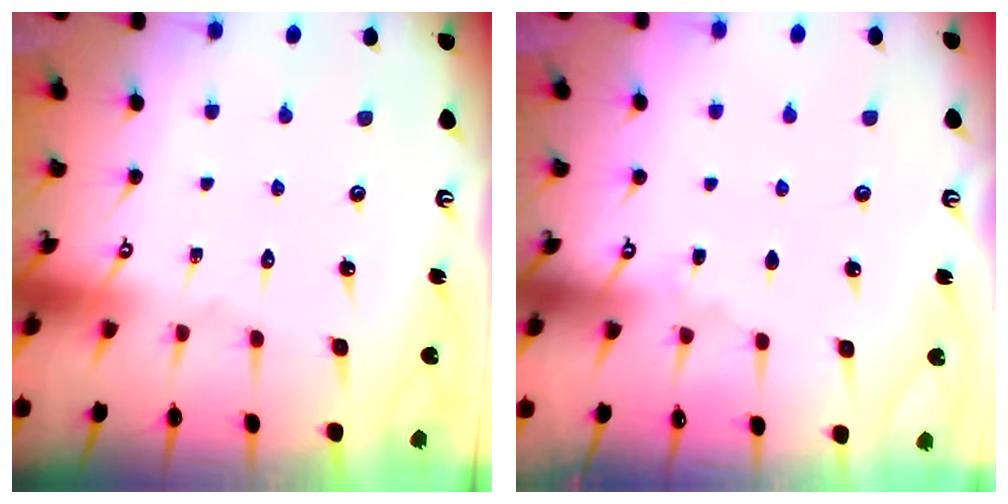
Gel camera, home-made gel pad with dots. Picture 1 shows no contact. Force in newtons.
{"total": 3.9, "press": 3.9, "slide": 0.5}